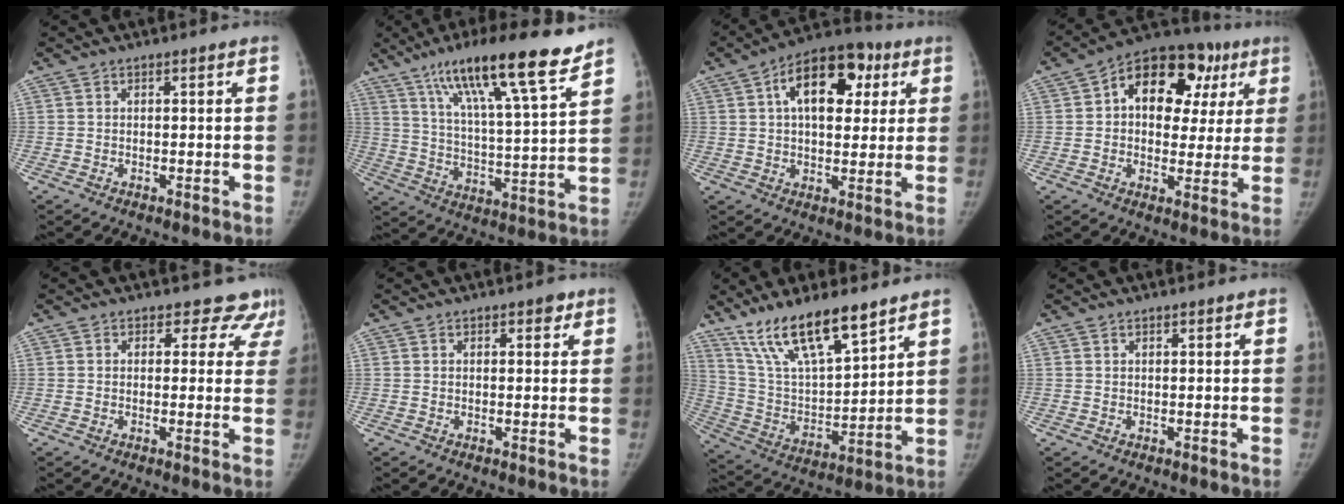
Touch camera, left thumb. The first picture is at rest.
{"total": 19.7, "force": [13.4, 2.3, 14.2], "torque": [-0.212, -0.052, 0.222]}
{"total": 15.3, "force": [5.1, 8.9, 11.4], "torque": [-0.135, 0.012, 0.071]}
{"total": 17.6, "force": [5.7, 11.9, 11.7], "torque": [-0.103, 0.022, 0.076]}
{"total": 6.5, "force": [5.3, 3.8, 0.2], "torque": [0.056, -0.019, 0.035]}
{"total": 1.5, "force": [0.8, 0.8, 0.9], "torque": [0.002, -0.001, 0.008]}
{"total": 17.6, "force": [12.6, 5.1, 11.3], "torque": [-0.176, -0.058, 0.246]}
{"total": 0.0}